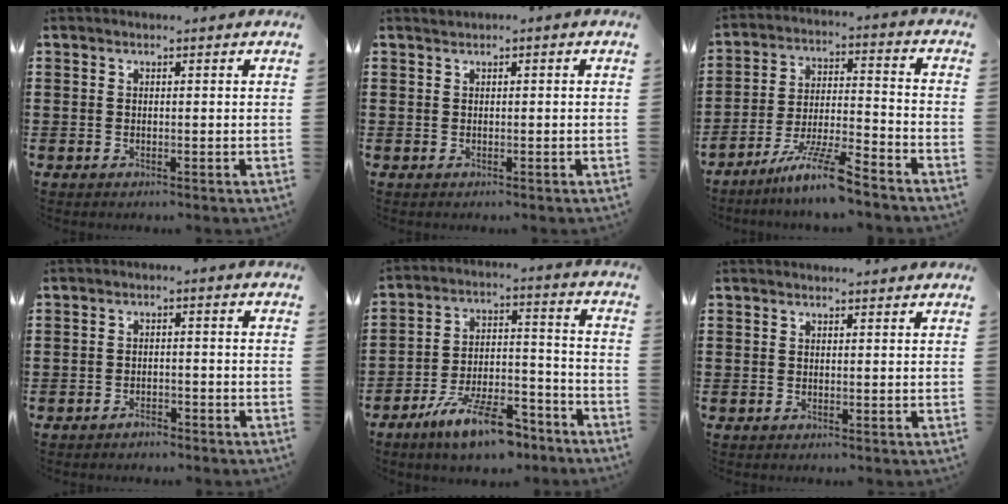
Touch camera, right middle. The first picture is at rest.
{"total": 0.8, "force": [0.8, 0.0, -0.1], "torque": [0.000, -0.003, 0.016]}
{"total": 8.7, "force": [-7.1, 0.2, 5.0], "torque": [-0.102, -0.006, -0.137]}
{"total": 1.5, "force": [-1.4, 0.4, 0.4], "torque": [-0.013, -0.001, -0.028]}
{"total": 11.2, "force": [-8.7, 2.7, 6.5], "torque": [-0.124, 0.027, -0.167]}
{"total": 1.1, "force": [1.1, 0.1, 0.0], "torque": [0.005, -0.002, 0.019]}